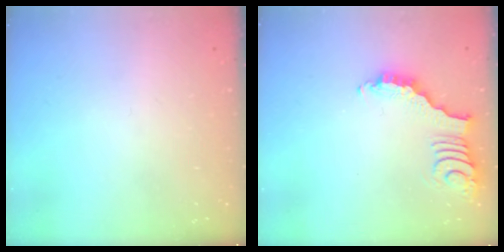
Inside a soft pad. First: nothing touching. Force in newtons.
{"total": 2.0, "press": 2.0, "slide": 0.2}